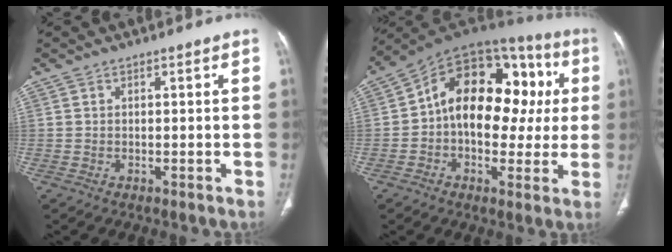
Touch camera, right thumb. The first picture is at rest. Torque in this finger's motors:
{"motor_torque": [0.57, 2.41, 0.29, 0.04, 0.19]}